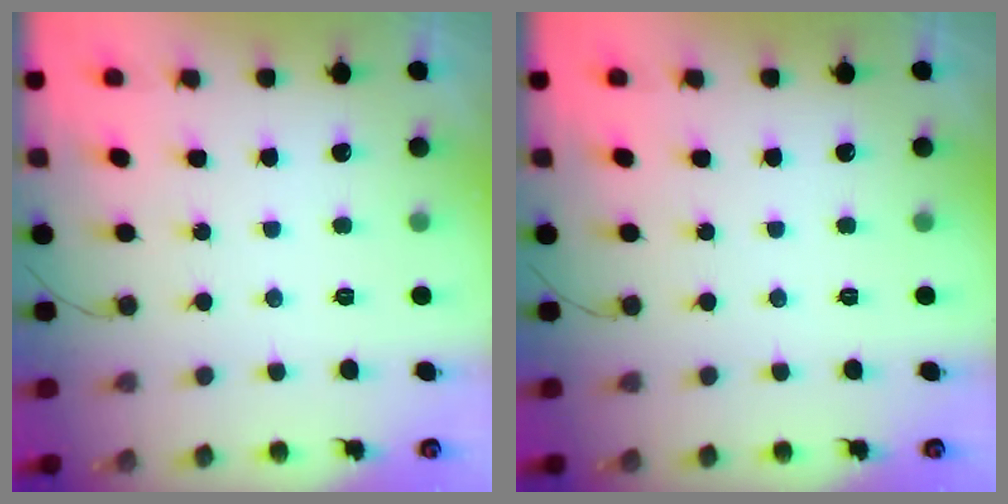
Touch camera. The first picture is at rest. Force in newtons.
{"total": 0.0}